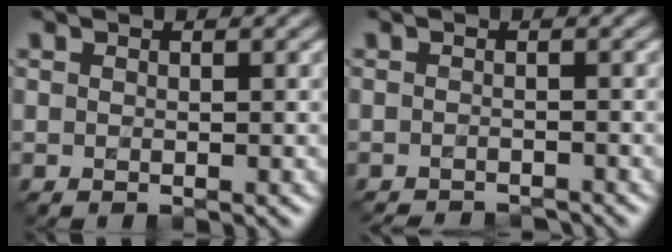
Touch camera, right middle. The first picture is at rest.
{"total": 3.3, "force": [-3.2, 0.3, 0.7], "torque": [-0.003, -0.009, -0.047]}